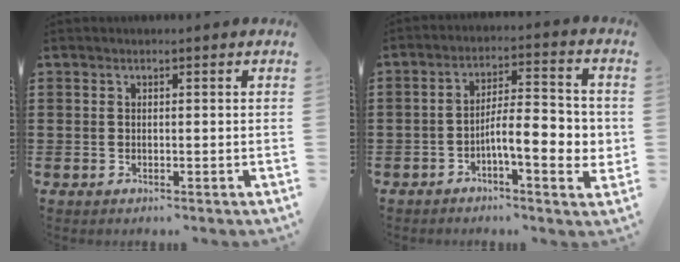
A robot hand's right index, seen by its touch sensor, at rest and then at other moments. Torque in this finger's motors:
{"motor_torque": [1.50, -0.64, 0.39, 0.11]}